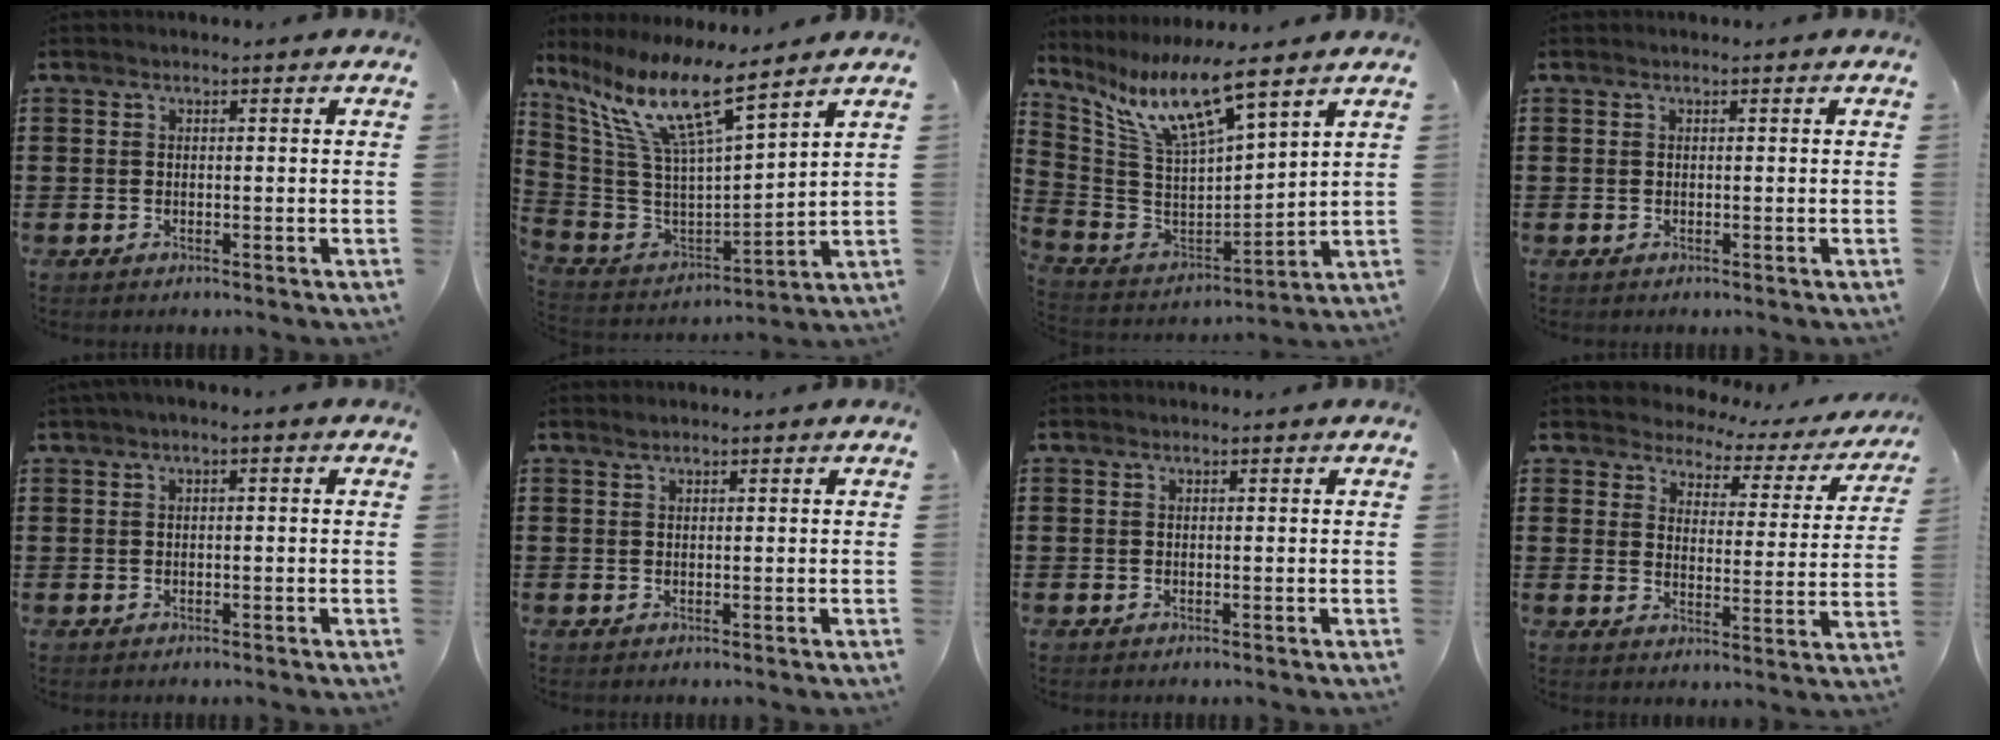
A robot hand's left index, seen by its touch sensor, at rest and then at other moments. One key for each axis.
{"total": 13.0, "fx": 8.2, "fy": 2.3, "fz": 9.9, "tx": -0.225, "ty": -0.051, "tz": 0.136}
{"total": 11.8, "fx": 7.9, "fy": 2.0, "fz": 8.4, "tx": -0.194, "ty": -0.042, "tz": 0.135}
{"total": 0.0}
{"total": 1.1, "fx": -0.3, "fy": 0.2, "fz": 1.0, "tx": -0.015, "ty": -0.003, "tz": -0.005}
{"total": 0.7, "fx": 0.5, "fy": 0.1, "fz": 0.4, "tx": -0.008, "ty": 0.001, "tz": 0.011}
{"total": 0.0}
{"total": 3.0, "fx": 2.8, "fy": 1.0, "fz": 0.0, "tx": -0.025, "ty": -0.022, "tz": 0.041}